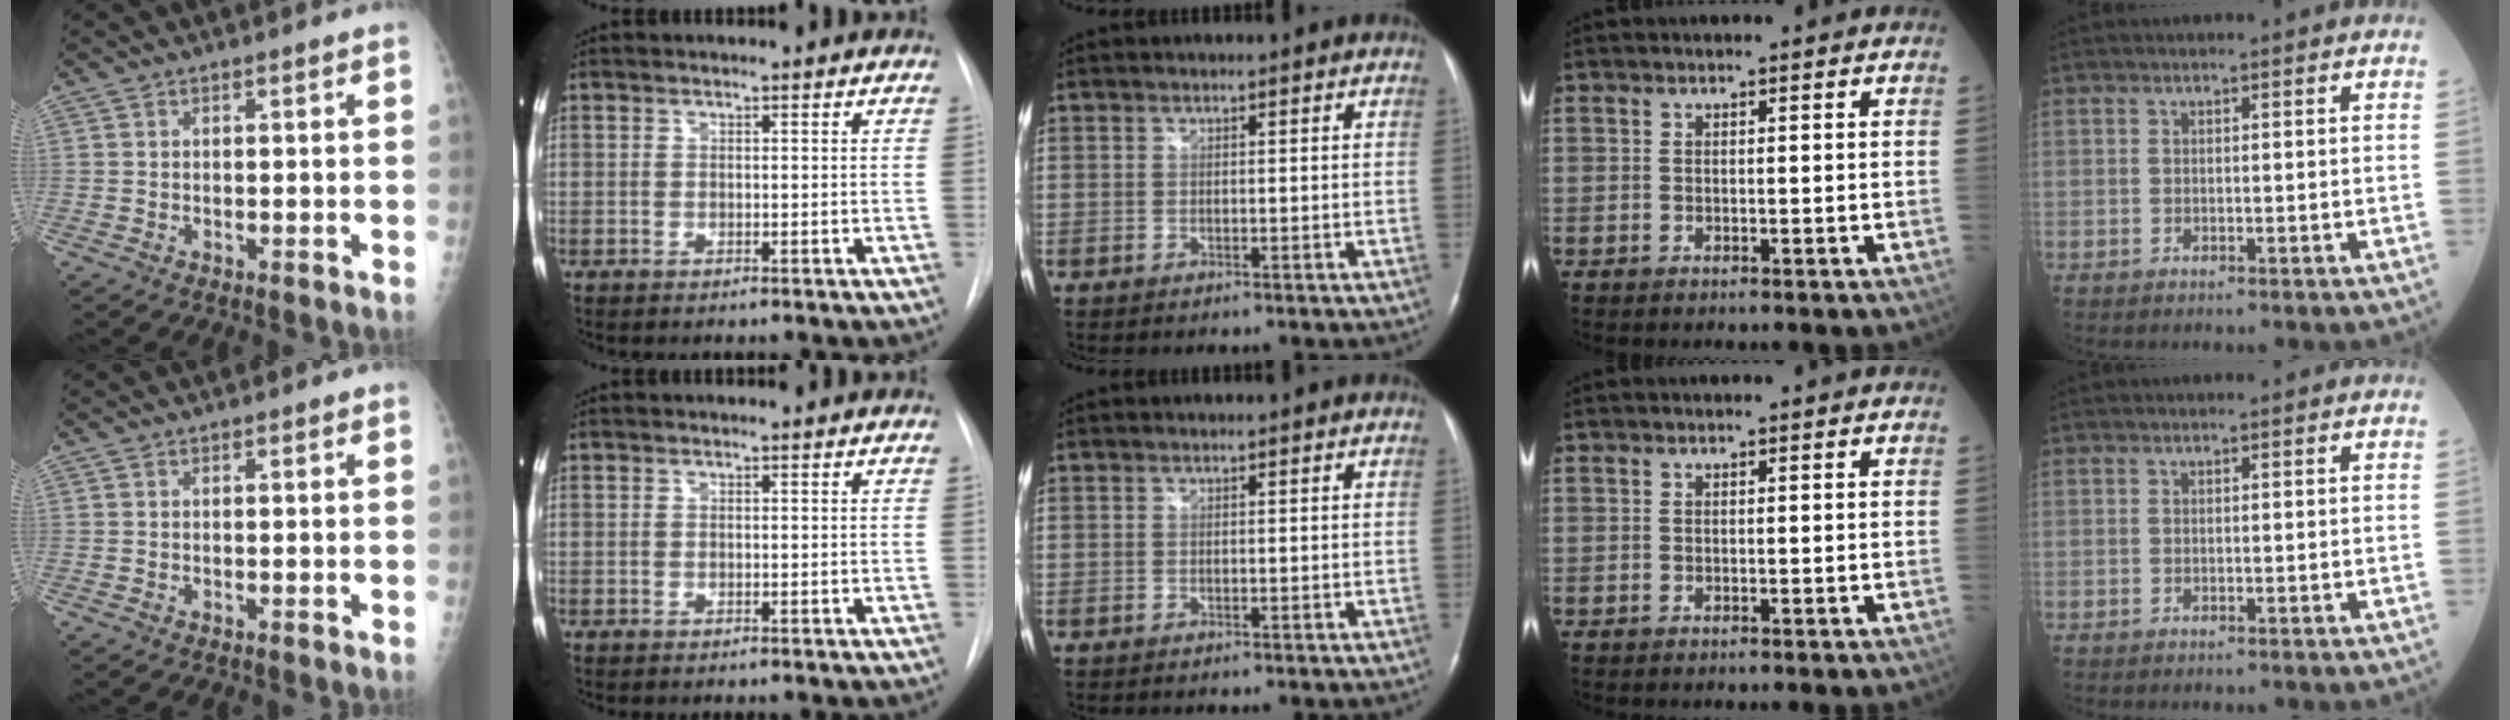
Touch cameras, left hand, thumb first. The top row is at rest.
{}